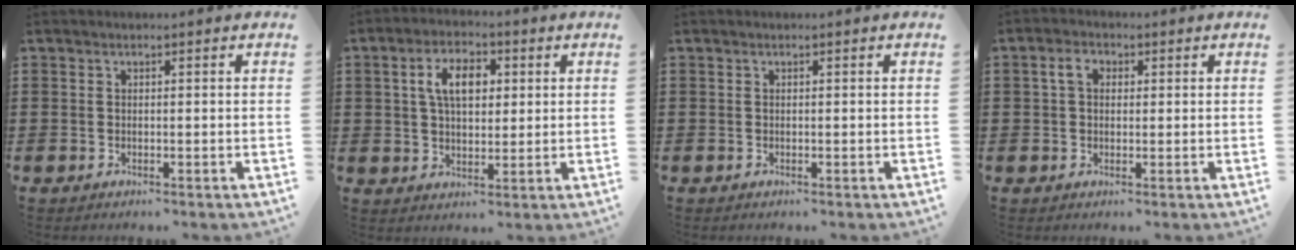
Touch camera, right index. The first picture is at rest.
{"total": 6.5, "force": [1.6, 3.7, 5.1], "torque": [-0.104, 0.014, 0.022]}
{"total": 0.0}
{"total": 2.8, "force": [0.6, 2.0, 1.9], "torque": [-0.043, 0.012, 0.009]}